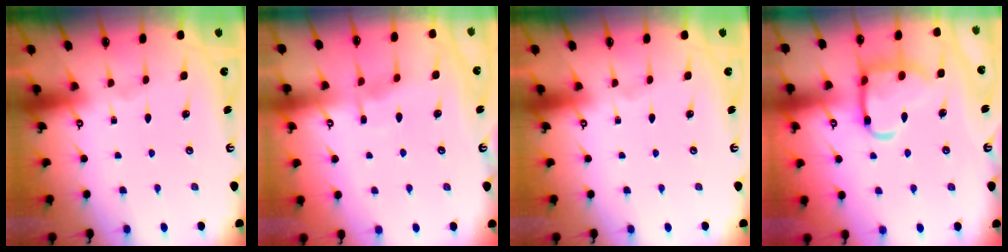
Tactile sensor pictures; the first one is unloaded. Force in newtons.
{"total": 4.0, "press": 4.0, "slide": 0.6}
{"total": 0.0}
{"total": 13.8, "press": 13.8, "slide": 1.0}